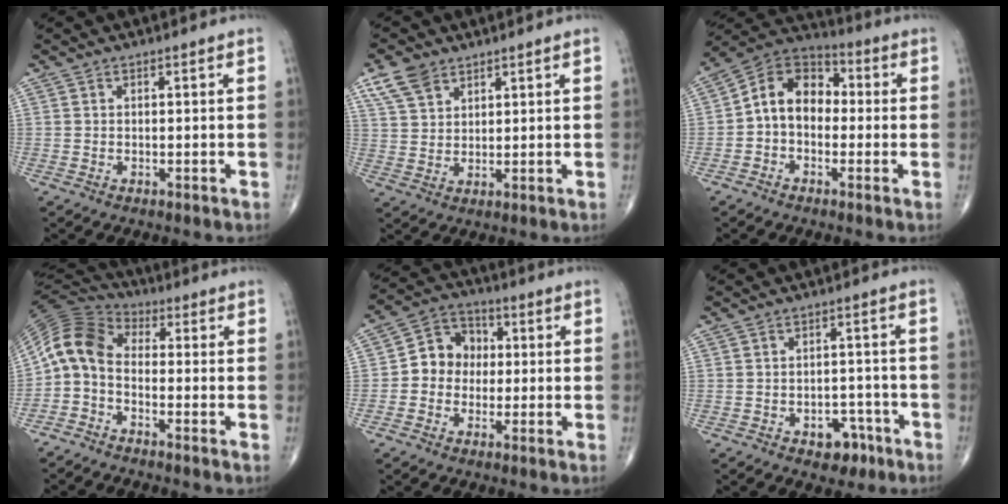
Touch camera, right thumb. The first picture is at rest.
{"total": 6.4, "force": [4.1, 3.9, 2.9], "torque": [-0.049, -0.012, 0.088]}
{"total": 11.0, "force": [-0.7, 8.2, 7.3], "torque": [-0.096, 0.040, -0.031]}
{"total": 8.6, "force": [-1.7, 5.6, 6.3], "torque": [-0.118, 0.043, -0.056]}
{"total": 8.6, "force": [-0.1, 7.6, 4.1], "torque": [-0.035, 0.028, -0.017]}
{"total": 5.4, "force": [-3.0, 3.7, 2.7], "torque": [-0.009, 0.028, -0.036]}